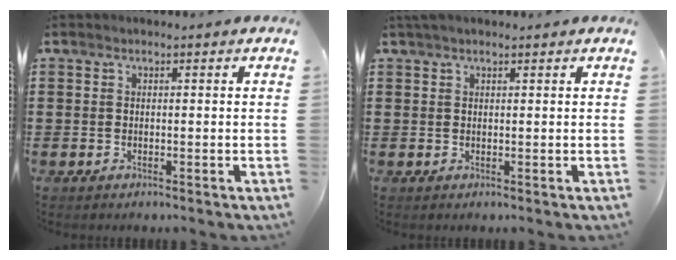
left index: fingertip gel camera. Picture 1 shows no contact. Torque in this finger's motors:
{"motor_torque": [-0.16, -0.16, -0.12, 0.05]}